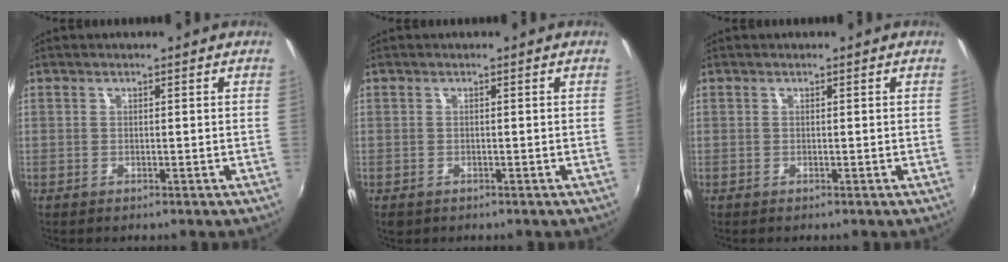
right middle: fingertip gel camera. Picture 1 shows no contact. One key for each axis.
{"total": 1.3, "fx": -0.8, "fy": 0.9, "fz": 0.5, "tx": -0.013, "ty": -0.005, "tz": -0.012}
{"total": 0.0}